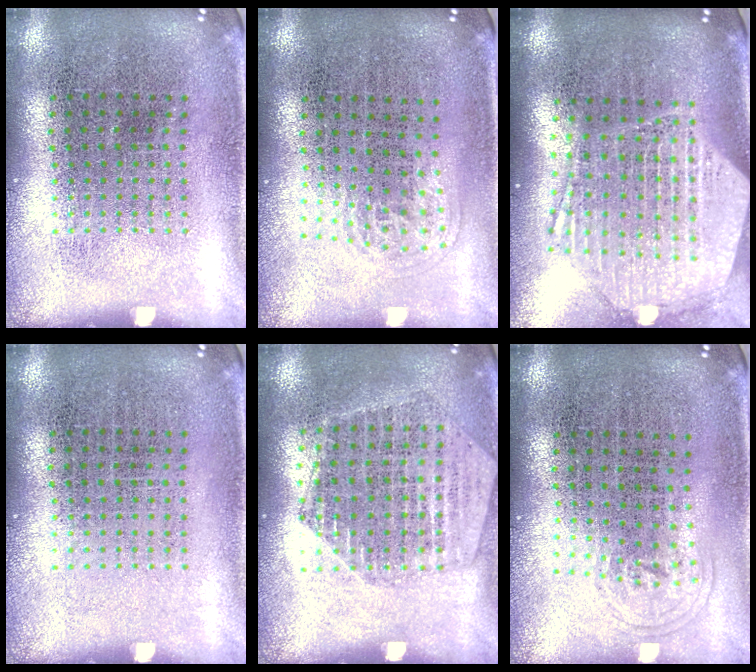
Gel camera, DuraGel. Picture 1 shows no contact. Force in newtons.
{"total": 1.0, "press": 0.6, "slide": 0.8}
{"total": 2.8, "press": 2.3, "slide": 1.7}
{"total": 0.0}
{"total": 1.6, "press": 1.6, "slide": 0.2}
{"total": 0.8, "press": 0.6, "slide": 0.6}